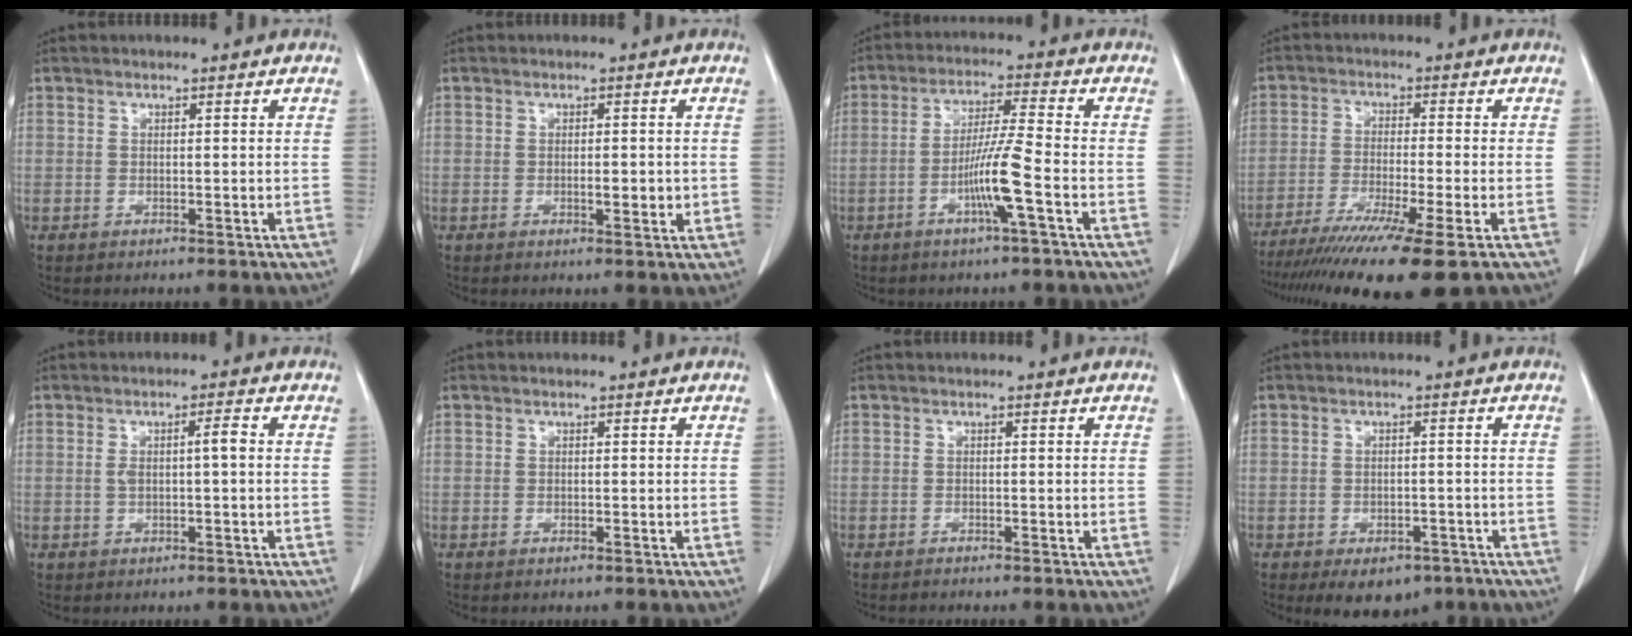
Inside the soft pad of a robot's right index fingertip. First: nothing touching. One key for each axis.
{"total": 2.1, "fx": -0.2, "fy": 0.8, "fz": 2.0, "tx": -0.033, "ty": -0.002, "tz": 0.000}
{"total": 7.7, "fx": -2.8, "fy": -0.8, "fz": 7.1, "tx": -0.141, "ty": -0.004, "tz": -0.056}
{"total": 14.7, "fx": -10.5, "fy": -0.5, "fz": 10.2, "tx": -0.166, "ty": -0.044, "tz": -0.171}
{"total": 3.0, "fx": 0.1, "fy": 0.4, "fz": 3.0, "tx": -0.058, "ty": 0.010, "tz": 0.005}
{"total": 0.0}
{"total": 0.8, "fx": -0.8, "fy": -0.2, "fz": 0.0, "tx": -0.004, "ty": -0.003, "tz": -0.013}
{"total": 6.1, "fx": -4.1, "fy": 3.7, "fz": 2.7, "tx": -0.025, "ty": 0.002, "tz": -0.048}